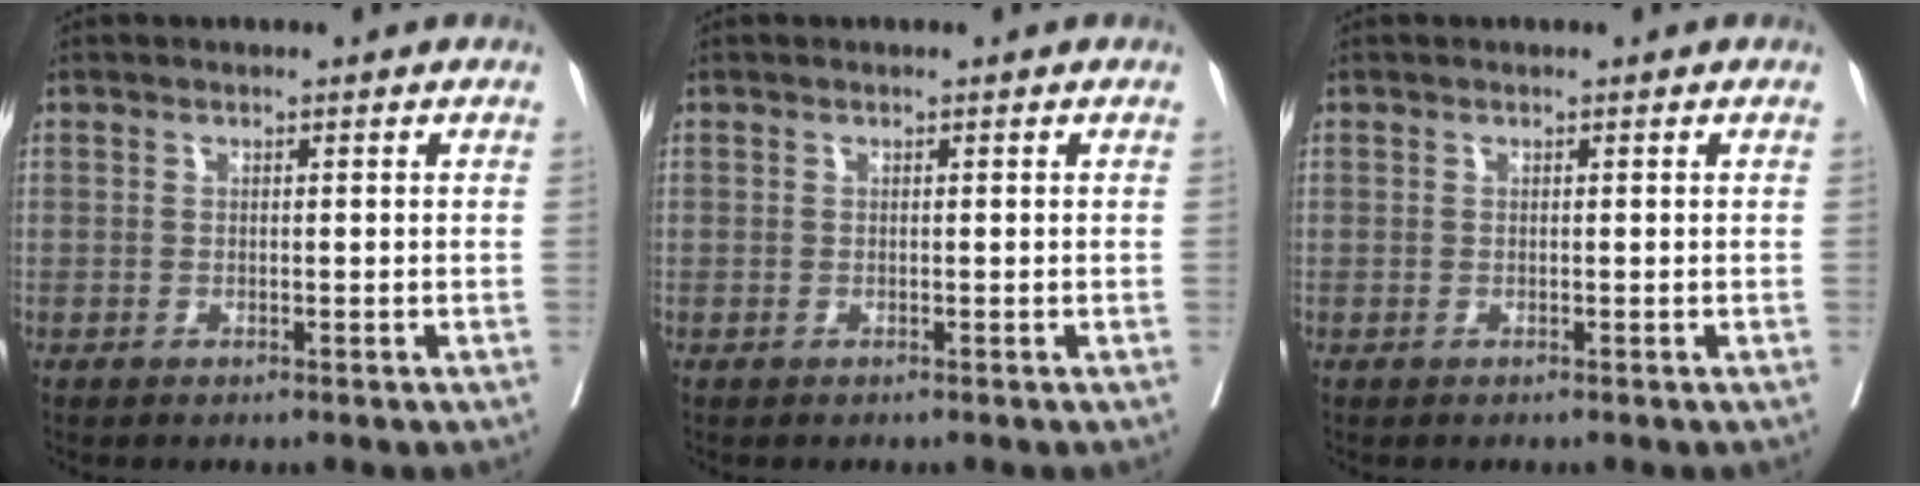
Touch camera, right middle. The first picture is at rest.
{"total": 0.0}
{"total": 0.0}